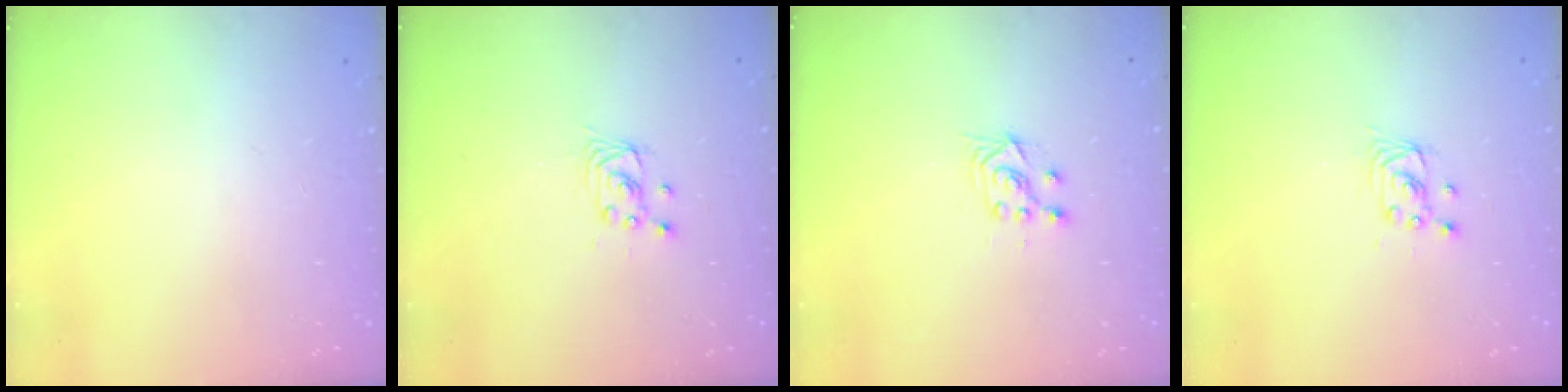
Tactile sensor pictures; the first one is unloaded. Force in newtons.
{"total": 2.9, "press": 2.9, "slide": 0.2}
{"total": 4.0, "press": 3.8, "slide": 1.1}
{"total": 2.9, "press": 2.9, "slide": 0.2}